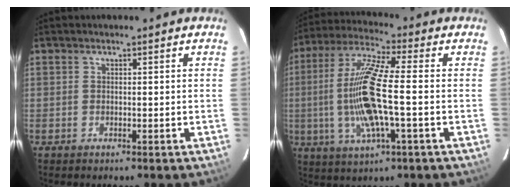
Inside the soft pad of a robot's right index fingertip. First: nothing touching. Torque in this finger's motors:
{"motor_torque": [2.14, 0.00, 0.50, 0.21]}